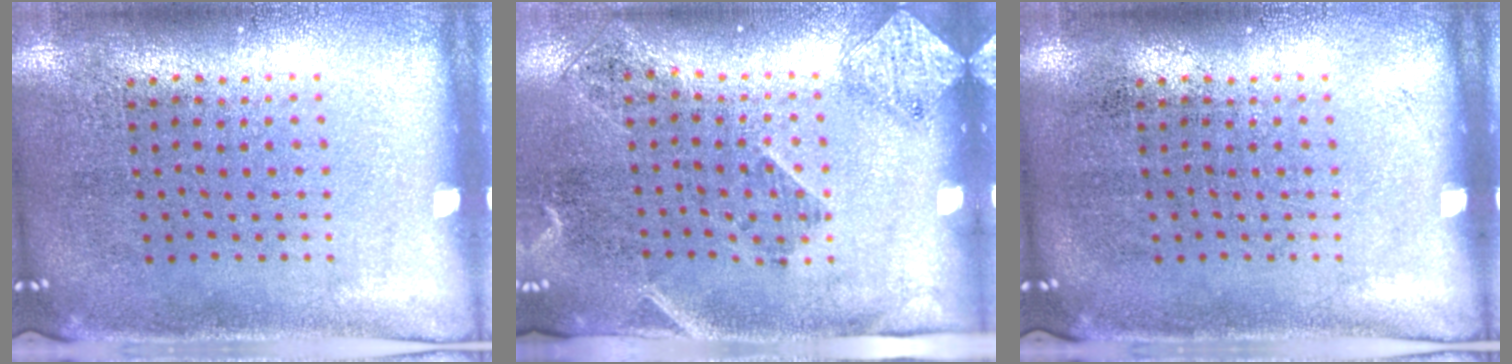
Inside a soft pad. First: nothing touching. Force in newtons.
{"total": 1.7, "press": 1.3, "slide": 1.1}
{"total": 0.0}